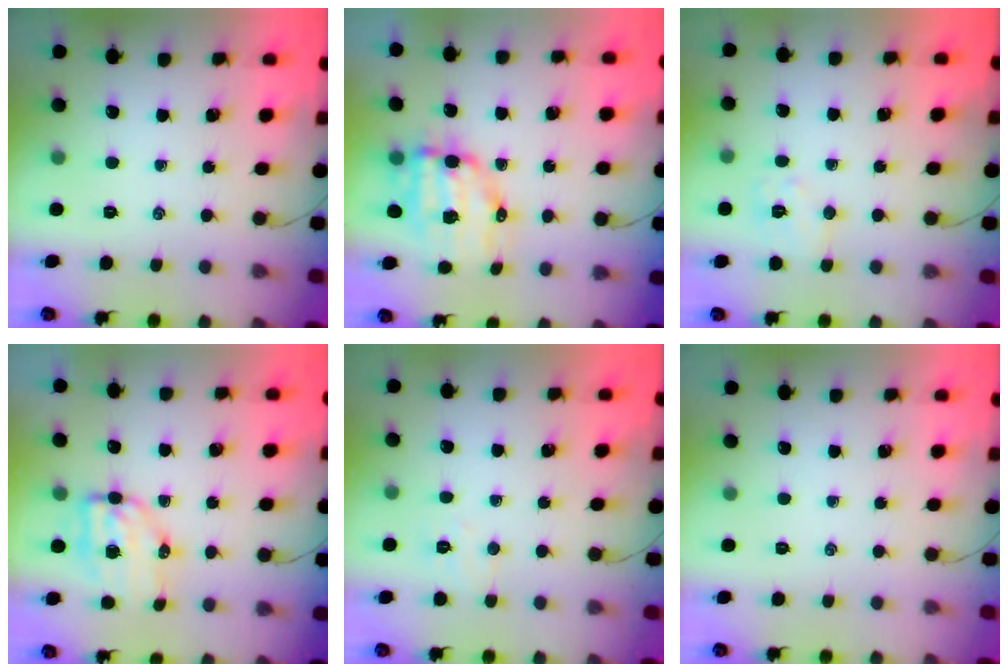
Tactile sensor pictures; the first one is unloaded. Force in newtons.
{"total": 10.0, "press": 9.8, "slide": 2.2}
{"total": 6.7, "press": 6.6, "slide": 0.9}
{"total": 7.8, "press": 7.6, "slide": 1.5}
{"total": 4.1, "press": 4.0, "slide": 0.9}
{"total": 0.0}